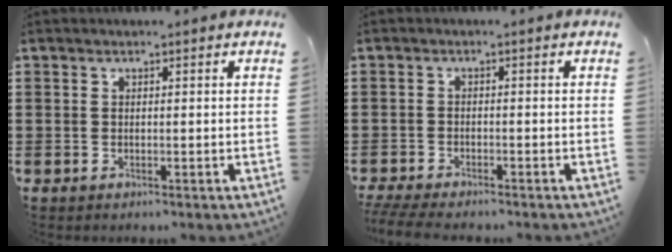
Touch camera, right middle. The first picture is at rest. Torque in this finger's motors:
{"motor_torque": [1.25, -0.52, 0.64, 0.21]}